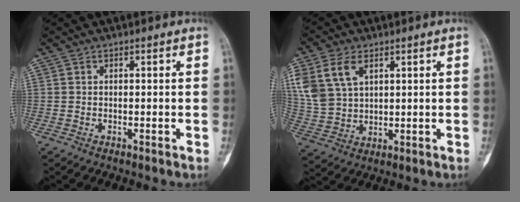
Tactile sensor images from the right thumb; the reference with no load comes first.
{"total": 11.7, "force": [5.2, 7.5, 7.4], "torque": [-0.152, -0.003, 0.115]}